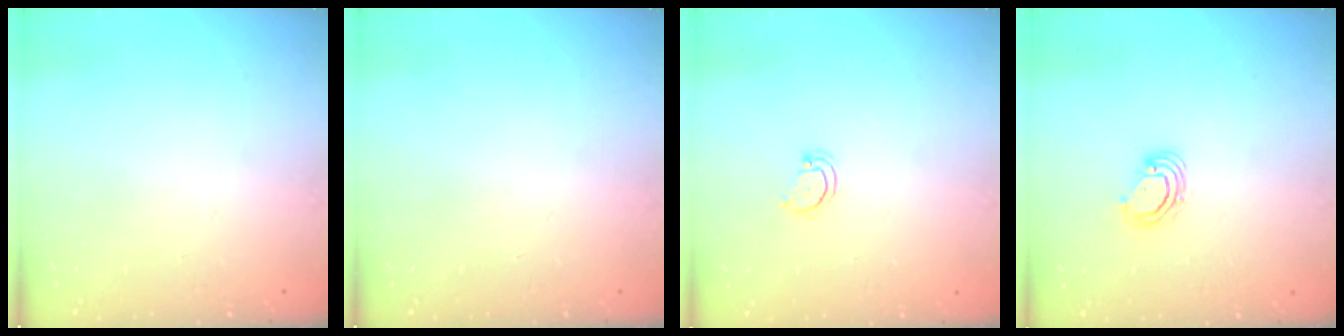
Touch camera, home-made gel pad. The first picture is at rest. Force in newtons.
{"total": 0.0}
{"total": 3.3, "press": 3.3, "slide": 0.5}
{"total": 4.1, "press": 4.1, "slide": 0.4}